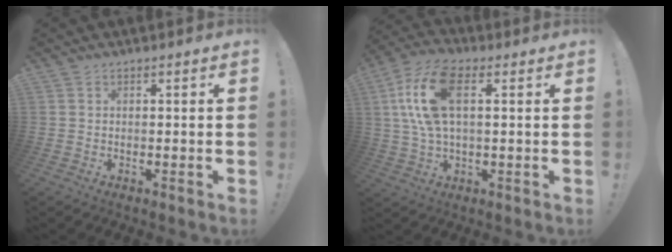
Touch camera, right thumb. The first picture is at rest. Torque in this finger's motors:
{"motor_torque": [1.72, 1.78, 0.26, 0.23, 0.28]}